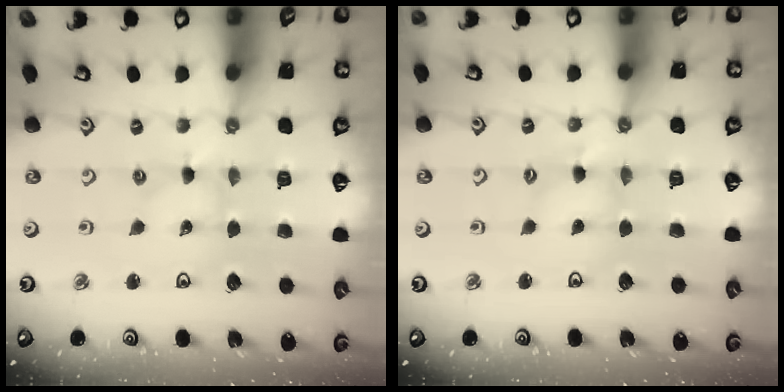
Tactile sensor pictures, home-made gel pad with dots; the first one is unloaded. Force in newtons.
{"total": 2.5, "press": 2.5, "slide": 0.3}